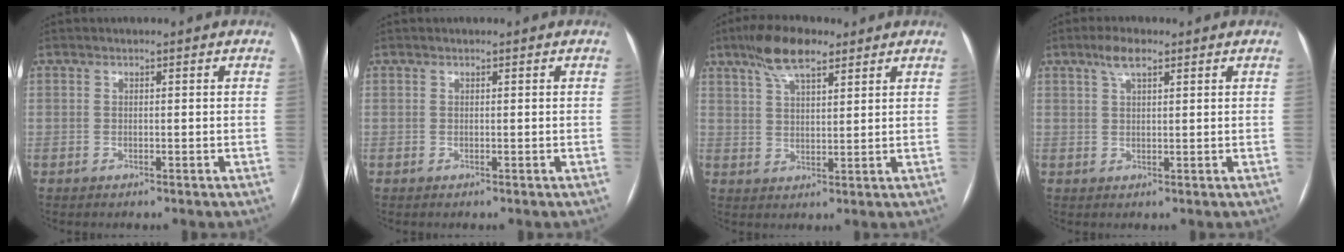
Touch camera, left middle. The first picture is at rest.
{"total": 0.0}
{"total": 8.0, "force": [5.5, 2.4, 5.3], "torque": [-0.103, 0.017, 0.098]}
{"total": 3.4, "force": [2.2, 0.9, 2.5], "torque": [-0.052, 0.010, 0.042]}